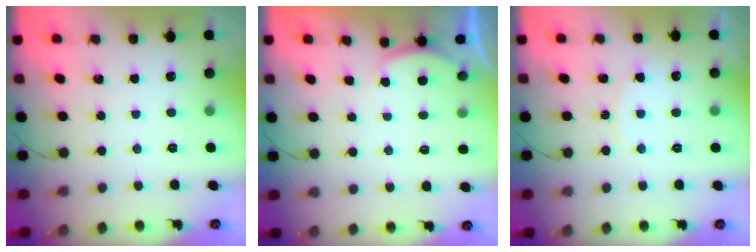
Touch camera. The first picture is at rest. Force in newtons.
{"total": 2.0, "press": 1.9, "slide": 0.6}
{"total": 4.6, "press": 4.6, "slide": 0.5}